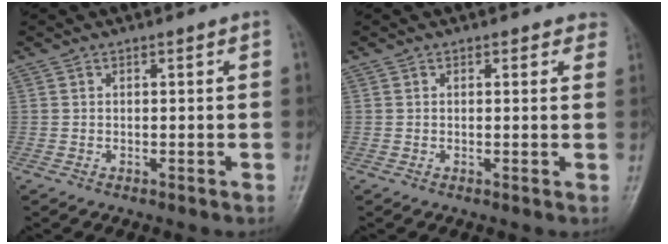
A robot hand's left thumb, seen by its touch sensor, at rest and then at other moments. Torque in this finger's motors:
{"motor_torque": [-0.13, -0.04, -0.16, -0.02, 0.01]}